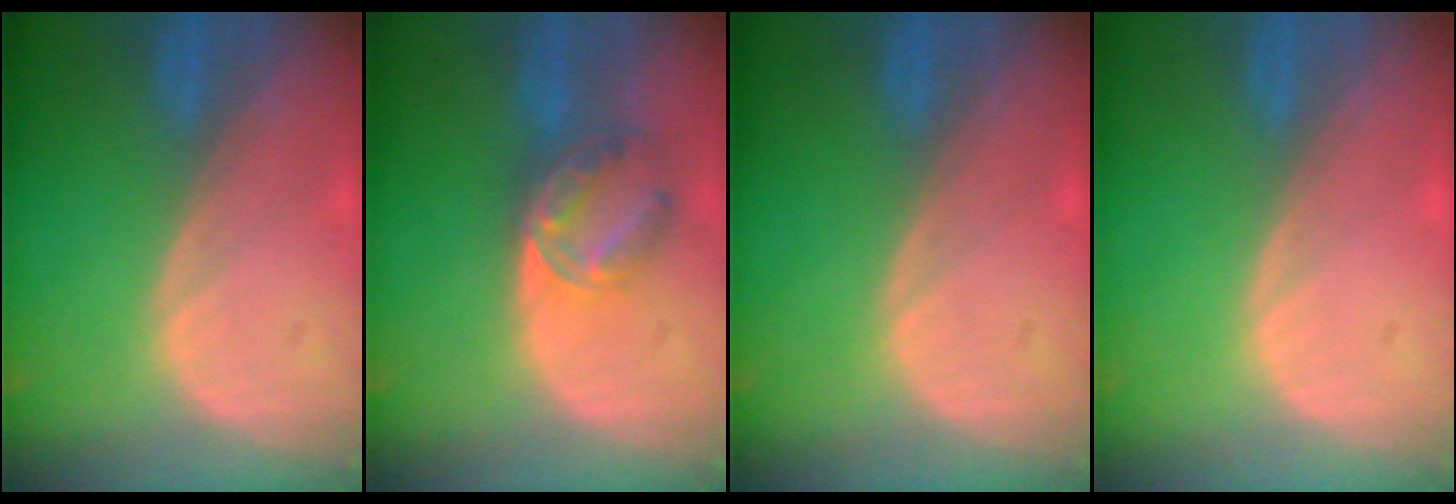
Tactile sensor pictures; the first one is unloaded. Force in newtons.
{"total": 6.7, "press": 5.9, "slide": 3.2}
{"total": 0.0}
{"total": 0.6, "press": 0.1, "slide": 0.6}